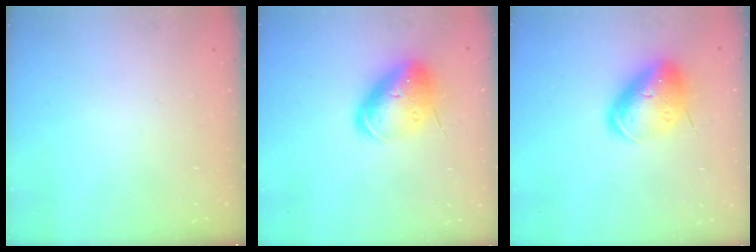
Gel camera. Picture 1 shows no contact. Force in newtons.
{"total": 13.9, "press": 13.6, "slide": 2.6}
{"total": 13.9, "press": 13.6, "slide": 2.6}